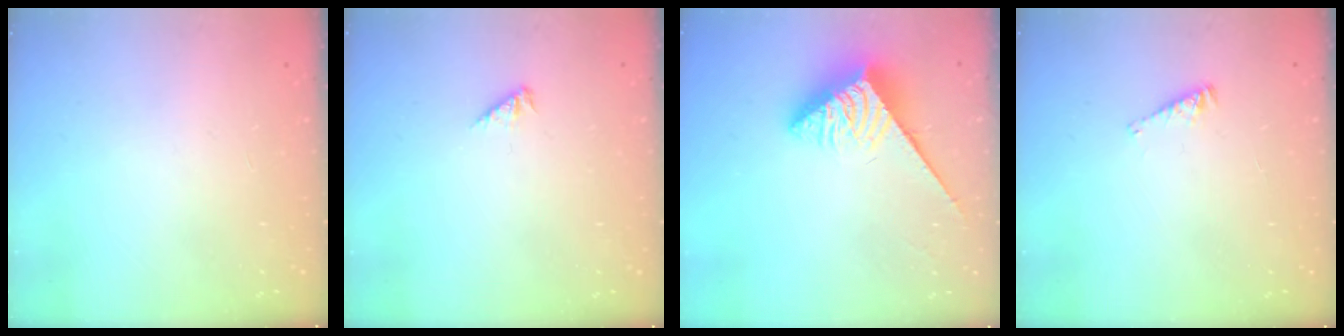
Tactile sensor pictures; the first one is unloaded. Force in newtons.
{"total": 1.7, "press": 1.6, "slide": 0.4}
{"total": 3.8, "press": 3.7, "slide": 0.6}
{"total": 2.4, "press": 2.4, "slide": 0.4}